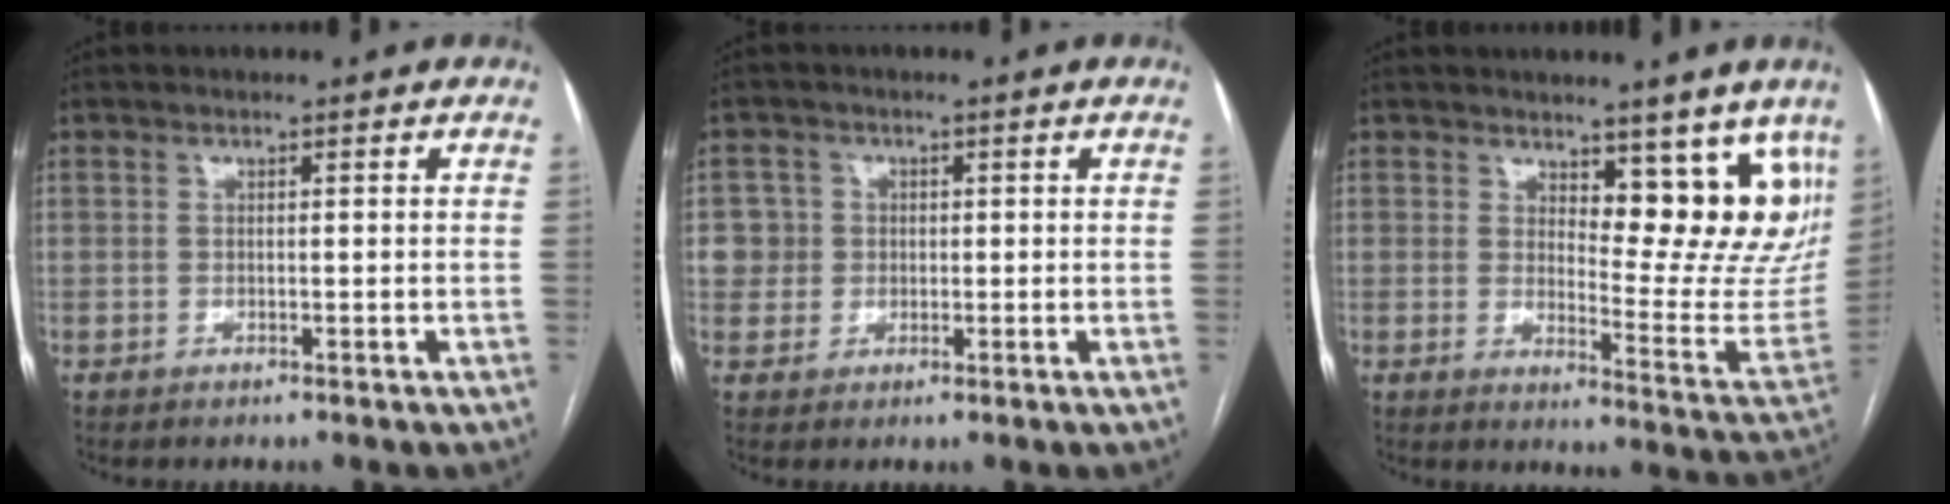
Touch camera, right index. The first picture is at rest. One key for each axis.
{"total": 3.9, "fx": 0.5, "fy": 3.9, "fz": -0.1, "tx": 0.019, "ty": 0.009, "tz": 0.011}
{"total": 12.3, "fx": 8.5, "fy": 4.5, "fz": 7.7, "tx": -0.074, "ty": -0.029, "tz": 0.107}